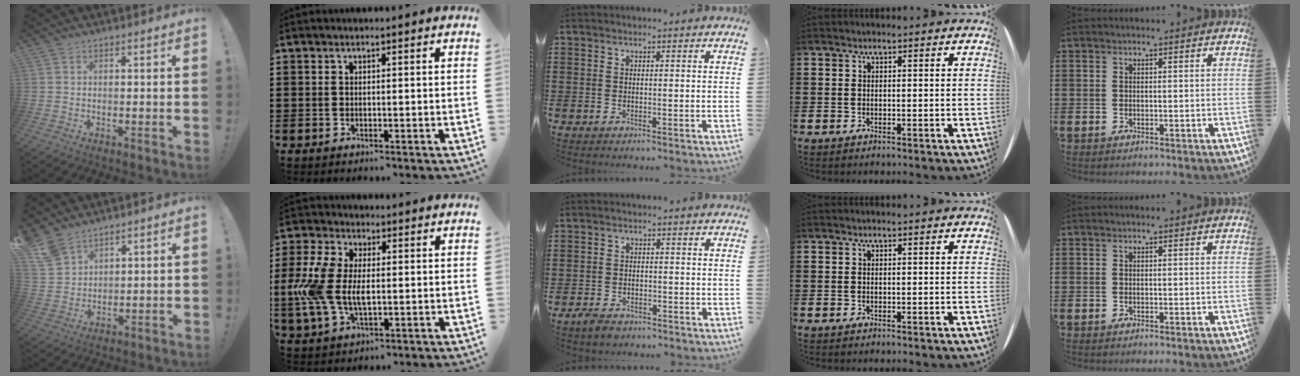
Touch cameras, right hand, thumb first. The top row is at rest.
{"thumb": {"total": 7.3, "force": [5.9, 3.6, 2.4], "torque": [-0.058, -0.034, 0.119]}, "index": {"total": 9.3, "force": [-0.3, 5.3, 7.7], "torque": [-0.189, 0.000, -0.013]}, "middle": {"total": 2.0, "force": [-1.7, 0.7, 0.8], "torque": [-0.026, -0.001, -0.036]}}